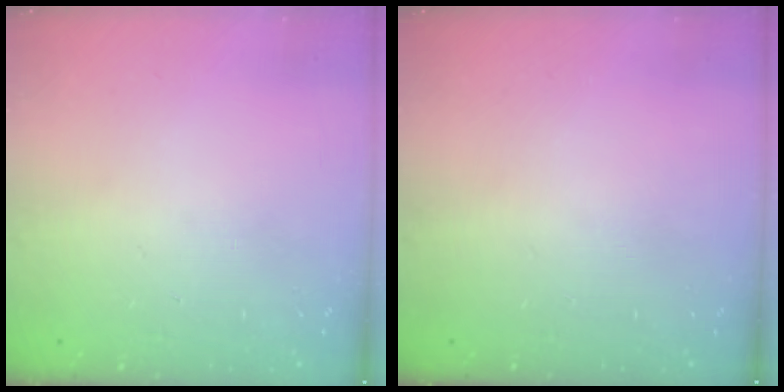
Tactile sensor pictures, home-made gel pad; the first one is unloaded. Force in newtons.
{"total": 0.0}